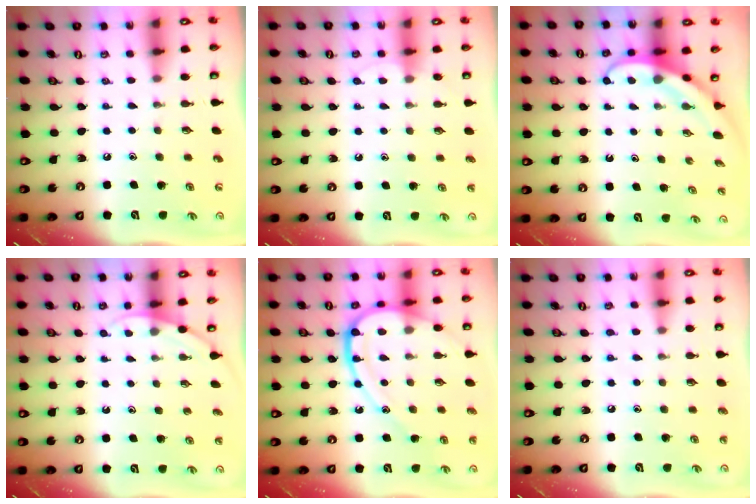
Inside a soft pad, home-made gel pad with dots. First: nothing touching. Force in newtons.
{"total": 4.5, "press": 4.4, "slide": 0.4}
{"total": 3.9, "press": 3.9, "slide": 0.3}
{"total": 4.0, "press": 4.0, "slide": 0.3}
{"total": 15.8, "press": 15.8, "slide": 1.5}
{"total": 3.7, "press": 3.7, "slide": 0.4}